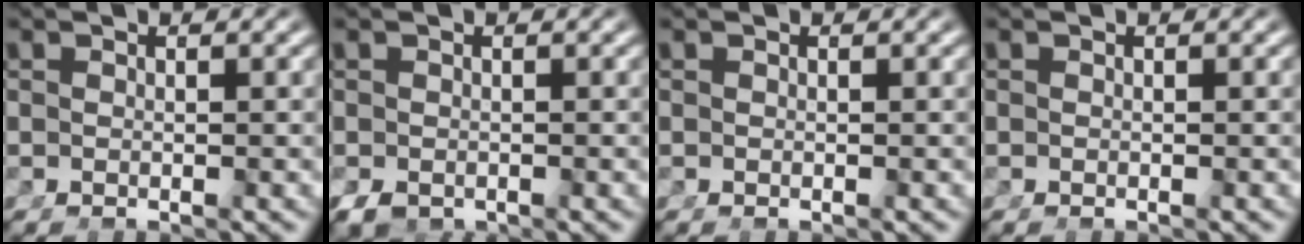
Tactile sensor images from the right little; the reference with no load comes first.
{"total": 1.9, "force": [-1.3, 1.0, 0.9], "torque": [-0.025, -0.021, -0.009]}
{"total": 0.0}
{"total": 0.0}